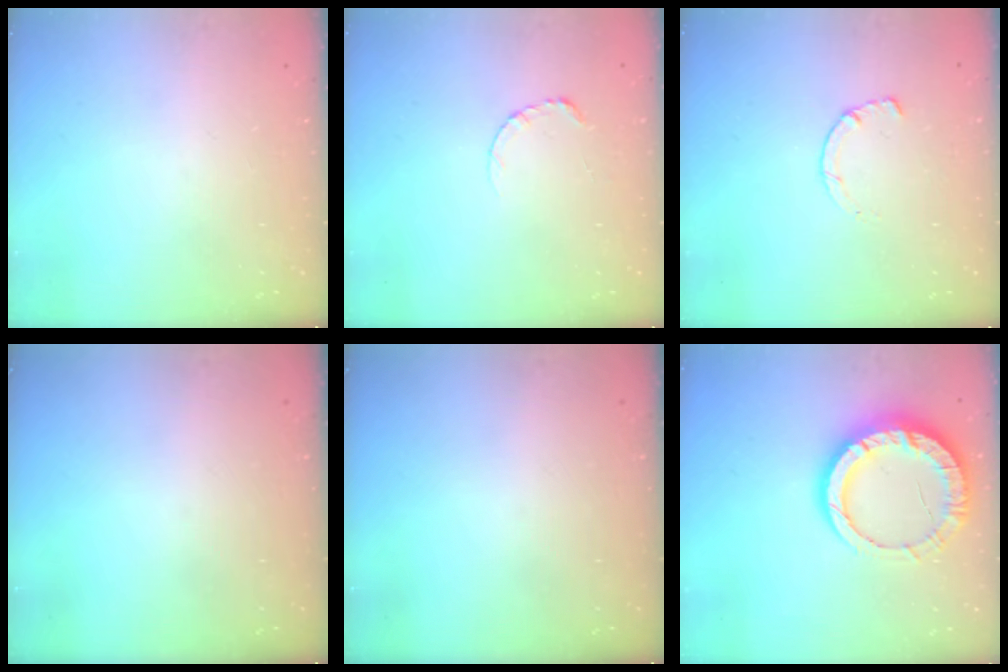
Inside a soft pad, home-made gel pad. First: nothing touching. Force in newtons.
{"total": 3.4, "press": 3.4, "slide": 0.4}
{"total": 1.8, "press": 1.7, "slide": 0.3}
{"total": 0.0}
{"total": 0.0}
{"total": 15.2, "press": 15.2, "slide": 1.4}